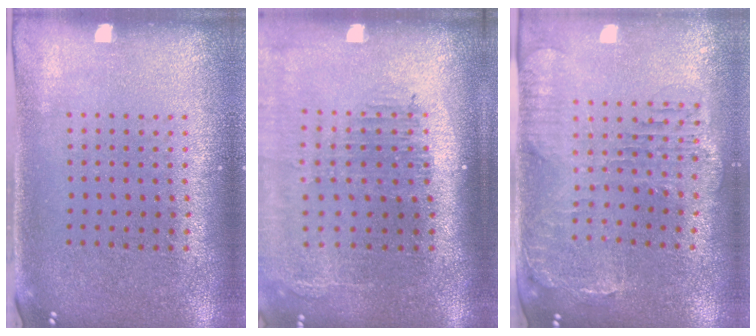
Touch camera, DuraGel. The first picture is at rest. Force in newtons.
{"total": 2.3, "press": 1.8, "slide": 1.3}
{"total": 1.5, "press": 1.5, "slide": 0.4}